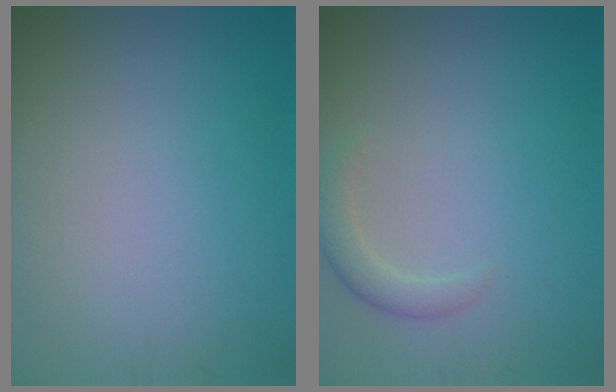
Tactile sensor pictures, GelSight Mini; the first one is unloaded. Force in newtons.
{"total": 1.8, "press": 1.8, "slide": 0.0}